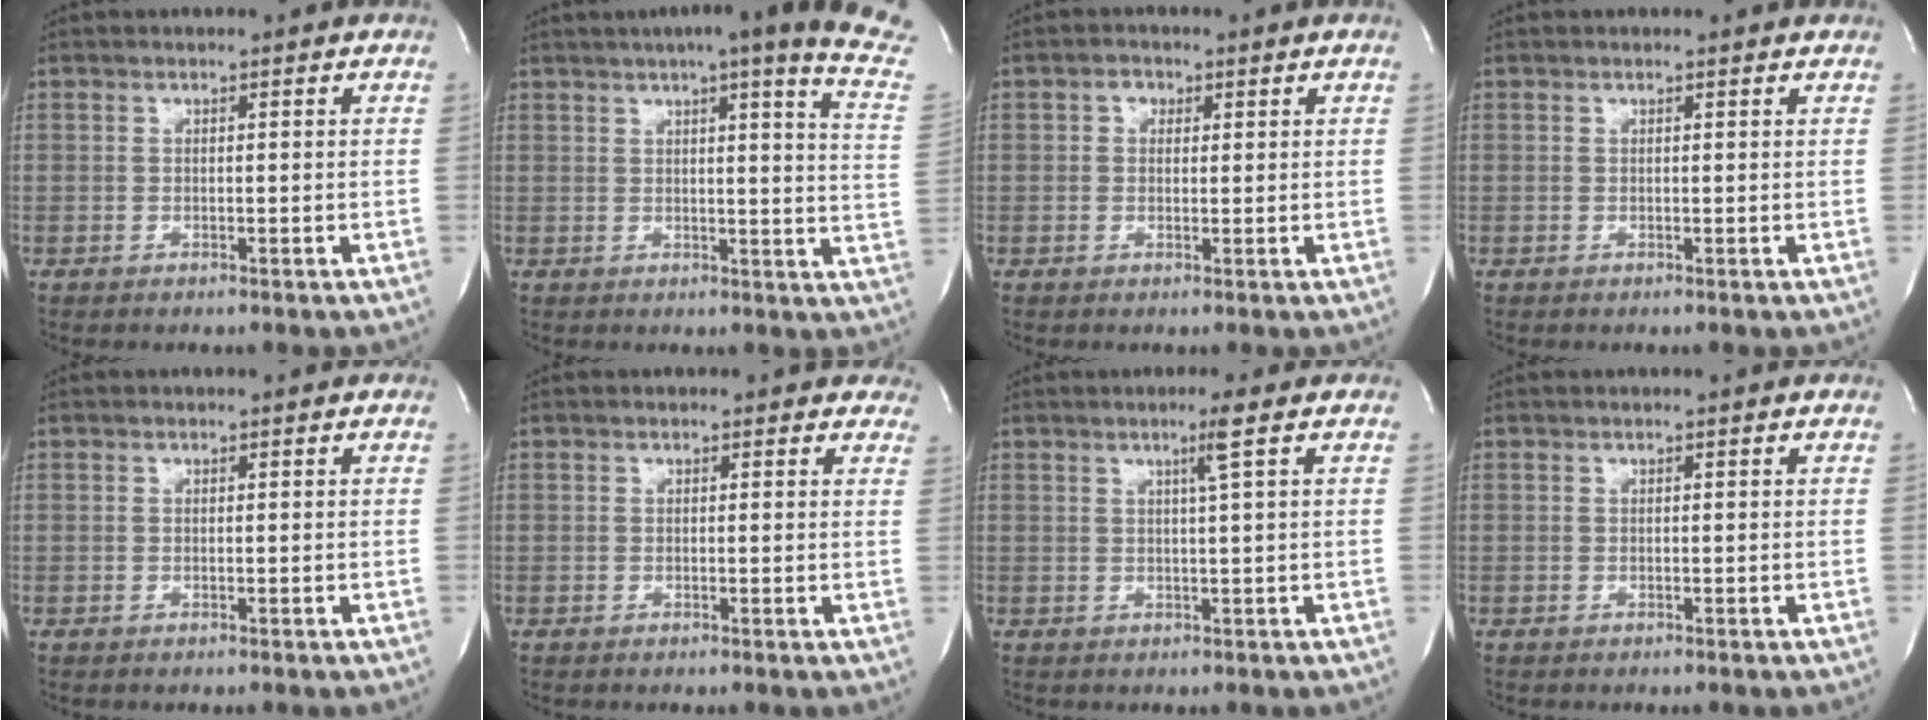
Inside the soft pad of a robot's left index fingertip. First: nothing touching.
{"total": 19.3, "force": [15.0, 0.4, 12.1], "torque": [-0.161, -0.034, 0.158]}
{"total": 1.9, "force": [0.7, 1.5, 0.9], "torque": [-0.016, 0.005, 0.008]}
{"total": 0.9, "force": [0.9, 0.3, 0.0], "torque": [-0.013, 0.006, 0.007]}
{"total": 0.0}
{"total": 3.1, "force": [2.6, 1.7, 0.1], "torque": [0.020, -0.008, 0.005]}
{"total": 2.6, "force": [1.1, -0.9, 2.2], "torque": [-0.043, -0.007, 0.023]}
{"total": 0.0}